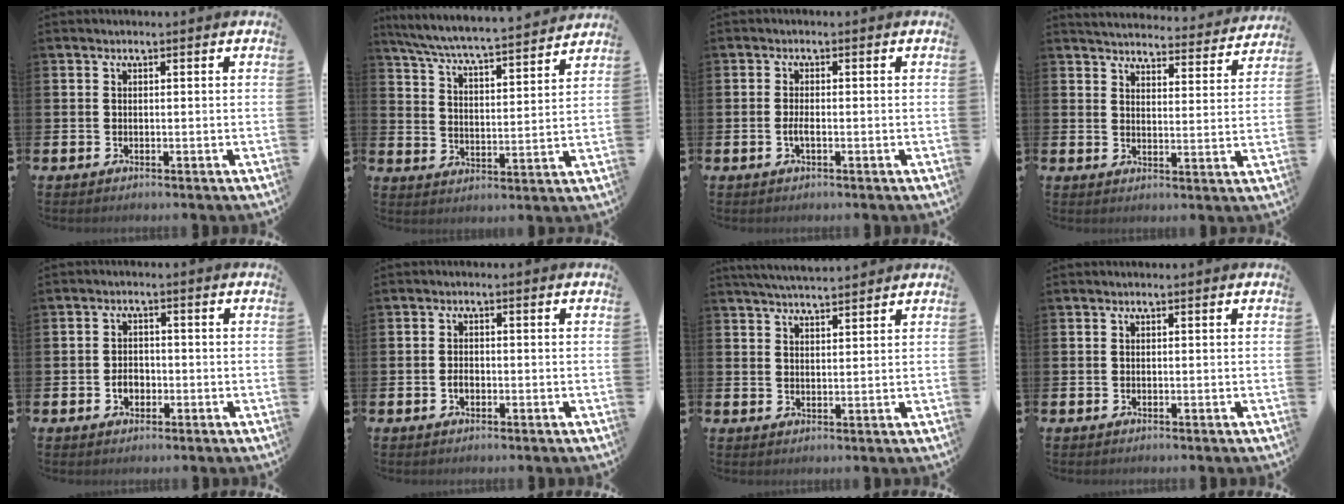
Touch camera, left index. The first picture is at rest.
{"total": 6.6, "force": [6.3, 0.0, 1.9], "torque": [-0.066, -0.051, 0.106]}
{"total": 1.5, "force": [-0.5, 0.4, 1.3], "torque": [-0.027, 0.002, -0.009]}
{"total": 4.5, "force": [4.4, 0.6, 0.4], "torque": [-0.022, -0.036, 0.075]}
{"total": 2.4, "force": [-0.8, 1.8, 1.4], "torque": [-0.014, -0.001, -0.022]}
{"total": 1.4, "force": [-0.5, 1.0, 0.9], "torque": [-0.012, 0.002, -0.012]}
{"total": 4.2, "force": [4.1, 0.3, 0.7], "torque": [-0.019, -0.017, 0.075]}
{"total": 0.0}